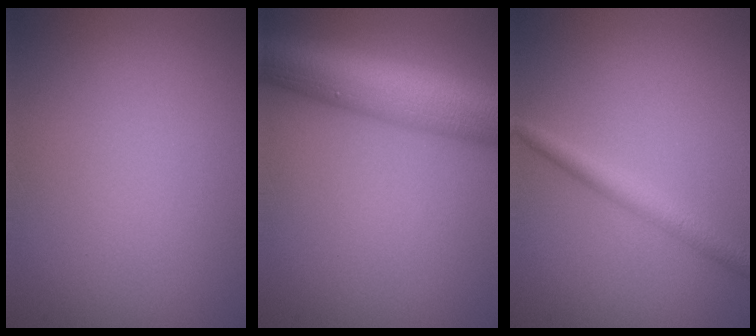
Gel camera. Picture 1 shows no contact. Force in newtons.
{"total": 10.8, "press": 10.8, "slide": 0.1}
{"total": 2.3, "press": 2.3, "slide": 0.0}